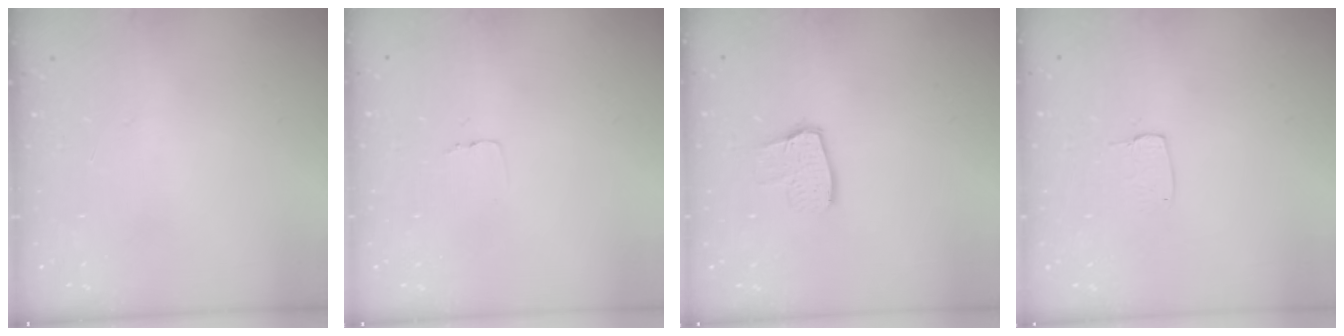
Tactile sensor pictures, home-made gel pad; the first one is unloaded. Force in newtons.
{"total": 2.6, "press": 2.6, "slide": 0.1}
{"total": 8.3, "press": 8.3, "slide": 0.7}
{"total": 3.3, "press": 3.3, "slide": 0.1}